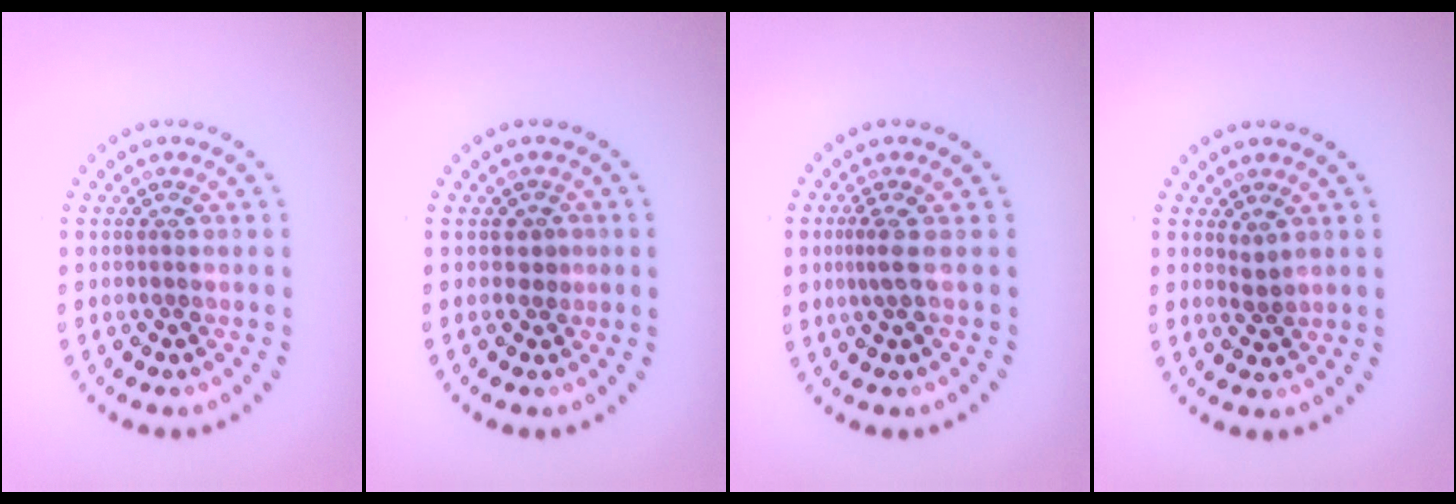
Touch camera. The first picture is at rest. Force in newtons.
{"total": 1.2, "press": 0.8, "slide": 0.8}
{"total": 1.7, "press": 1.2, "slide": 1.2}
{"total": 1.0, "press": 0.8, "slide": 0.6}